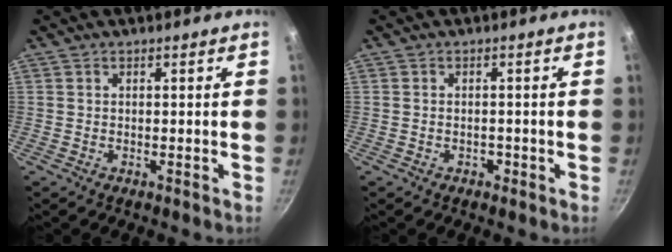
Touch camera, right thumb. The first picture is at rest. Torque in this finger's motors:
{"motor_torque": [-0.16, -0.05, -0.39, 0.14, -0.03]}